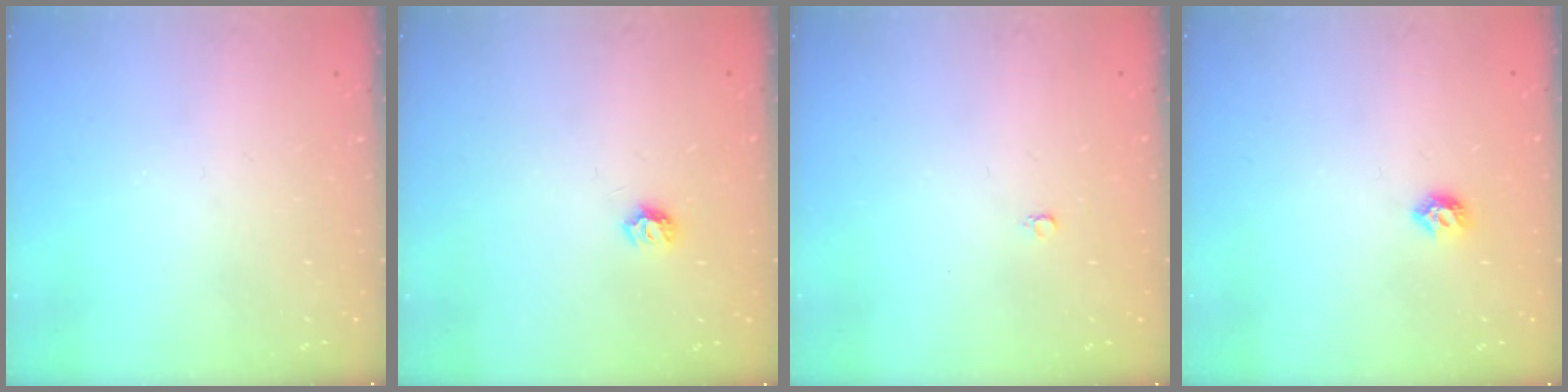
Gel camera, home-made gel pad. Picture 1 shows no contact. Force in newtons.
{"total": 5.5, "press": 5.4, "slide": 0.6}
{"total": 2.4, "press": 2.4, "slide": 0.2}
{"total": 5.5, "press": 5.4, "slide": 1.2}